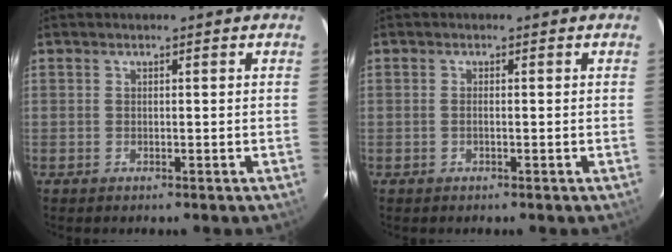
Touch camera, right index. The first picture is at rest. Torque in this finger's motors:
{"motor_torque": [-0.16, 0.09, 0.03, 0.00]}